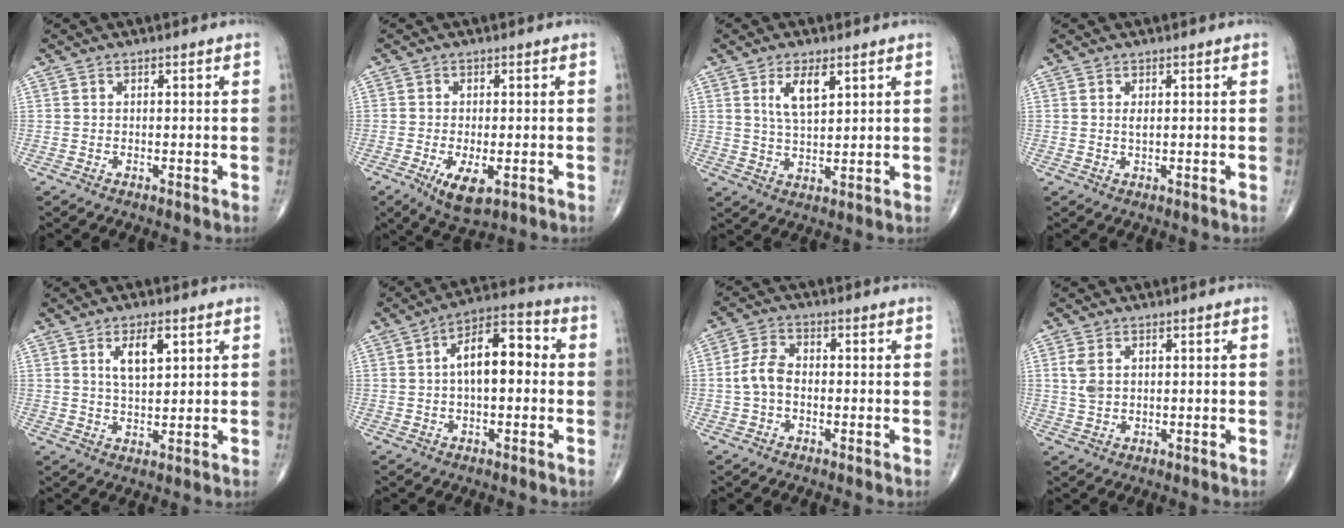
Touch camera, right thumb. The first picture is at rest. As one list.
[{"total": 6.2, "force": [-2.3, 2.6, 5.2], "torque": [-0.091, -0.012, -0.031]}, {"total": 6.2, "force": [2.8, 2.5, 4.9], "torque": [-0.086, -0.018, 0.056]}, {"total": 1.0, "force": [0.3, 0.3, 0.9], "torque": [-0.017, -0.003, 0.007]}, {"total": 6.2, "force": [2.5, 2.6, 5.0], "torque": [-0.082, -0.014, 0.047]}, {"total": 11.2, "force": [1.0, 5.4, 9.8], "torque": [-0.147, 0.035, 0.006]}, {"total": 5.0, "force": [-0.9, 3.3, 3.7], "torque": [-0.074, 0.018, -0.024]}, {"total": 3.5, "force": [0.9, 2.3, 2.5], "torque": [-0.056, -0.001, 0.023]}]